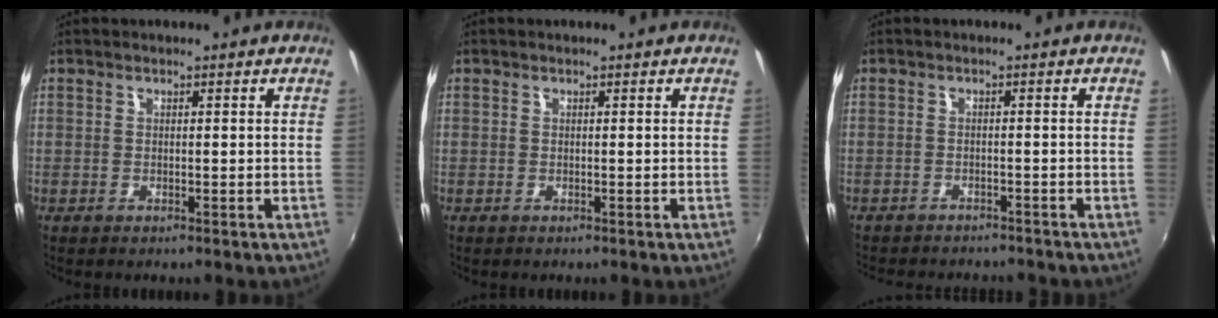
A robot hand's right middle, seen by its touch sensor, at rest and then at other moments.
{"total": 0.0}
{"total": 7.6, "force": [-6.9, 2.0, 2.4], "torque": [-0.061, -0.014, -0.097]}